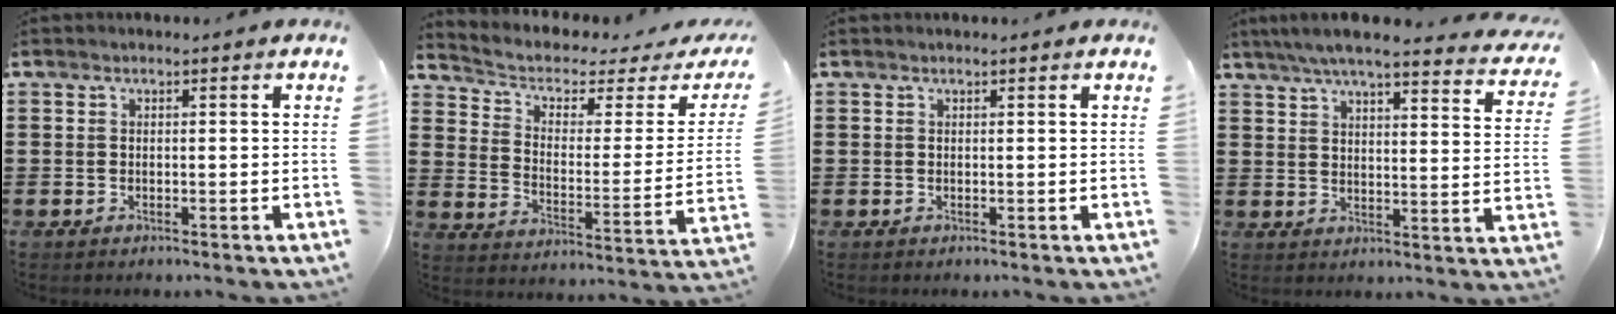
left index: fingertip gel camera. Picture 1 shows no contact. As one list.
[{"total": 3.2, "force": [1.8, 1.6, 2.1], "torque": [-0.056, -0.016, 0.023]}, {"total": 0.0}, {"total": 5.9, "force": [5.0, 0.1, 3.1], "torque": [-0.079, -0.026, 0.084]}]